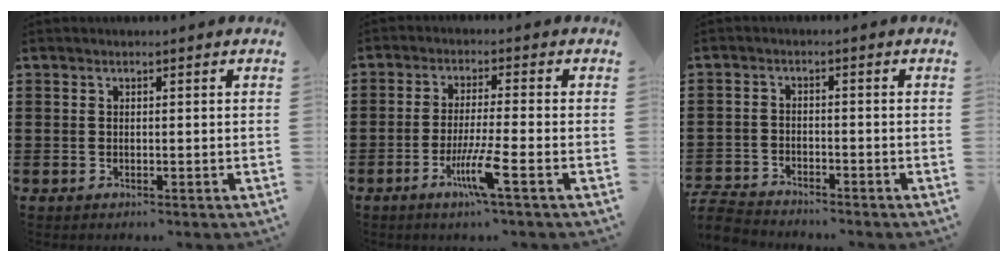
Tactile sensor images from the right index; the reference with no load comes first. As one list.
[{"total": 6.6, "force": [-3.2, 0.0, 5.8], "torque": [-0.114, -0.014, -0.058]}, {"total": 4.0, "force": [-4.0, 0.5, 0.5], "torque": [-0.024, -0.003, -0.086]}]